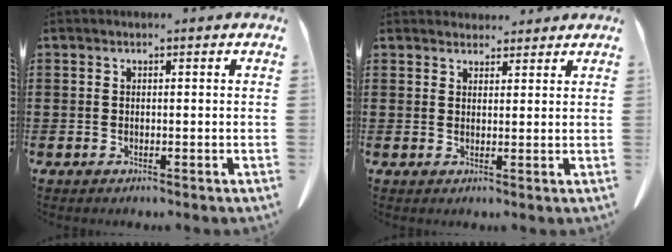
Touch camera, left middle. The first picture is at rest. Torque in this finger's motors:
{"motor_torque": [0.13, 0.46, -0.06, -0.01]}